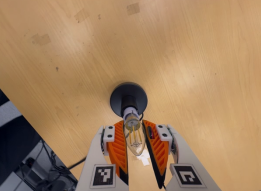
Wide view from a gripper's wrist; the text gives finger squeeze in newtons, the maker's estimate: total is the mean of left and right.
{"total": 13.8, "left": 13.1, "right": 14.5}